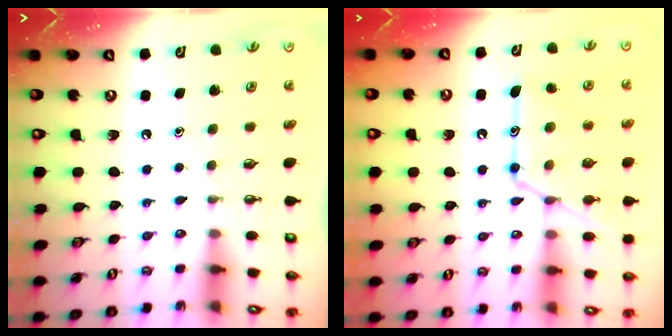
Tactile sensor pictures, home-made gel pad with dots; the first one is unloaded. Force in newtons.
{"total": 15.9, "press": 15.9, "slide": 1.4}